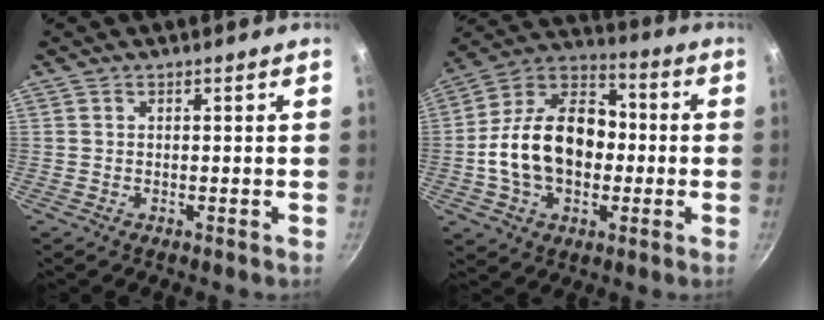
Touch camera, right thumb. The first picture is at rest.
{"total": 19.8, "force": [-1.6, 13.8, 14.1], "torque": [-0.215, 0.047, -0.040]}